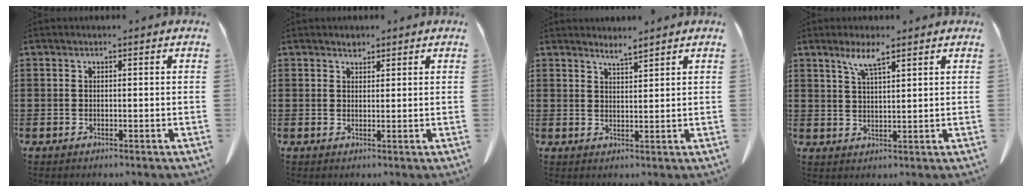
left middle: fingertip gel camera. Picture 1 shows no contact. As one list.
[{"total": 1.5, "force": [1.3, 0.6, 0.3], "torque": [-0.001, -0.004, 0.024]}, {"total": 2.6, "force": [2.4, -0.2, 0.9], "torque": [-0.021, -0.005, 0.045]}, {"total": 4.4, "force": [3.0, 0.5, 3.1], "torque": [-0.069, 0.003, 0.054]}]